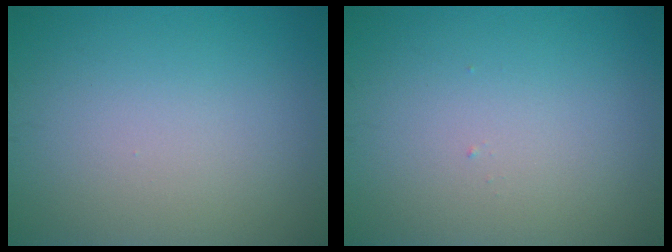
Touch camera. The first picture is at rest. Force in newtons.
{"total": 0.0}